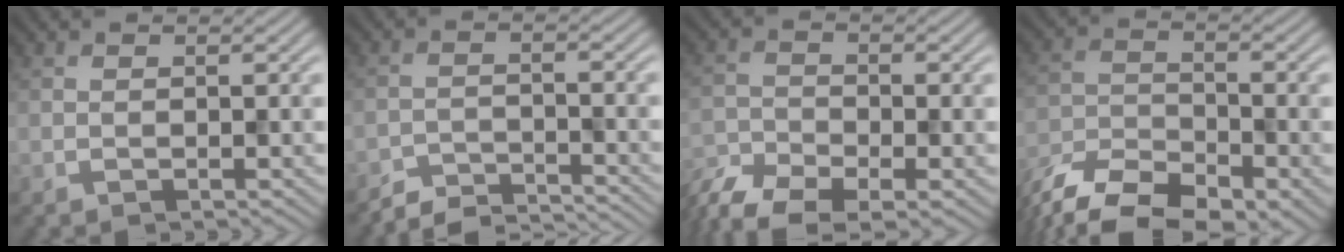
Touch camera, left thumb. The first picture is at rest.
{"total": 4.7, "force": [-4.5, 0.5, 1.0], "torque": [-0.020, 0.001, -0.084]}
{"total": 8.3, "force": [-6.5, 3.2, 4.1], "torque": [-0.083, -0.024, -0.124]}
{"total": 12.2, "force": [-9.1, 4.7, 6.5], "torque": [-0.138, -0.024, -0.159]}